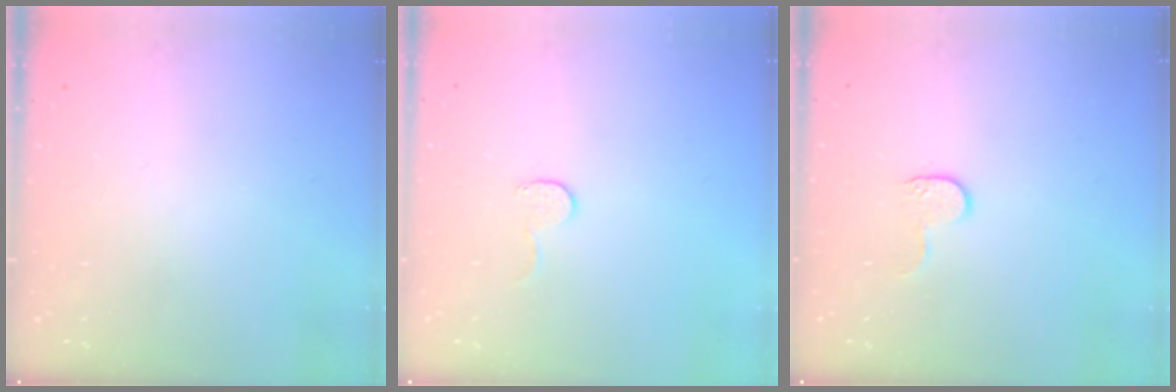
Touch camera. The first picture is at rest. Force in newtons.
{"total": 4.6, "press": 4.6, "slide": 0.4}
{"total": 4.2, "press": 4.2, "slide": 0.3}